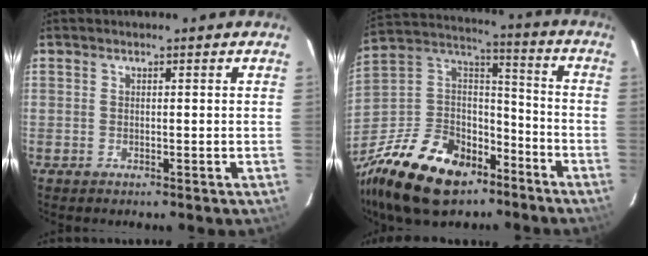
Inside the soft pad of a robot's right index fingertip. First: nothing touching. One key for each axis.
{"total": 25.5, "fx": -16.2, "fy": 14.5, "fz": 13.4, "tx": -0.305, "ty": 0.017, "tz": -0.260}